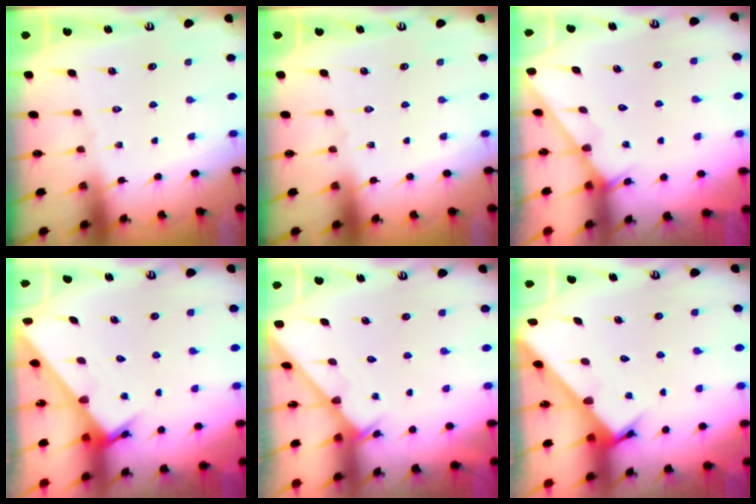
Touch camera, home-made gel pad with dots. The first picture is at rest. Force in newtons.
{"total": 0.0}
{"total": 2.7, "press": 2.7, "slide": 0.2}
{"total": 3.4, "press": 3.4, "slide": 0.0}
{"total": 2.9, "press": 2.9, "slide": 0.3}
{"total": 3.3, "press": 3.3, "slide": 0.2}